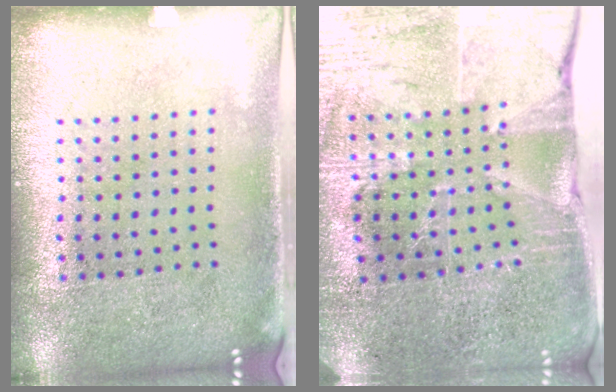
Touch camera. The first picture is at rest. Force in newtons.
{"total": 3.4, "press": 3.3, "slide": 0.4}